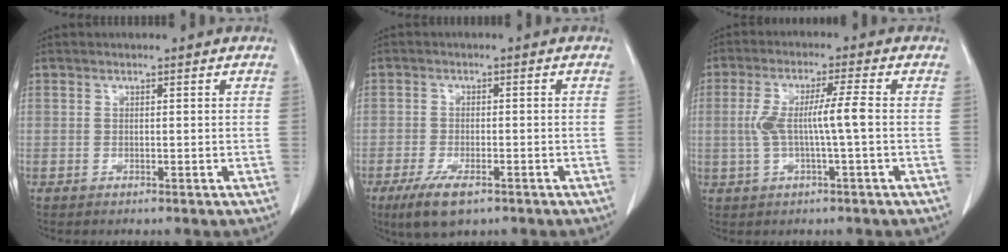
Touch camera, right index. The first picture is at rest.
{"total": 5.9, "force": [-3.7, 1.8, 4.2], "torque": [-0.082, -0.011, -0.058]}
{"total": 6.5, "force": [-0.2, 0.1, 6.5], "torque": [-0.132, 0.015, 0.000]}